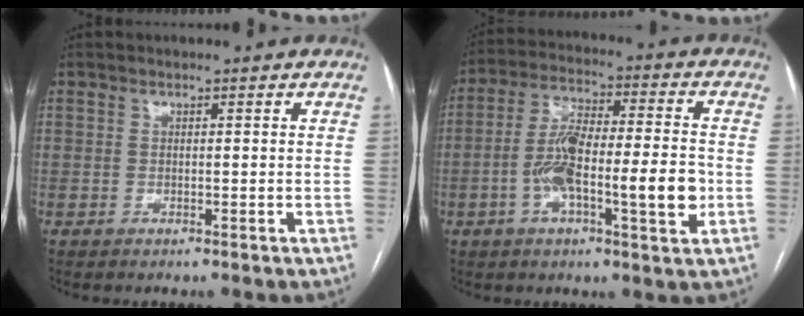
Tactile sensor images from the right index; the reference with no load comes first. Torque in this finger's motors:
{"motor_torque": [0.60, -0.20, 0.41, 0.21]}